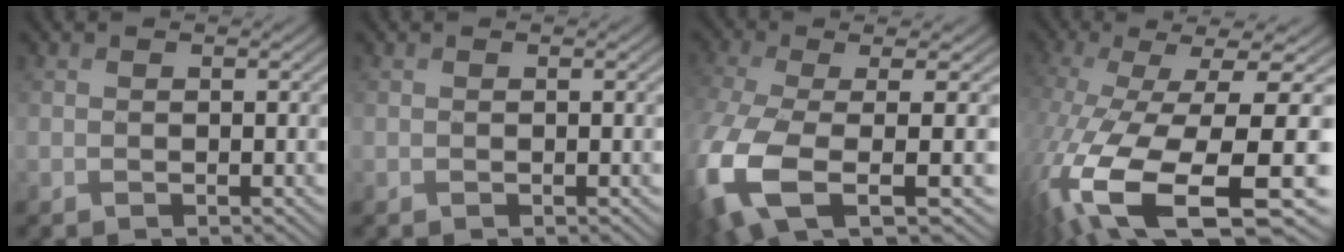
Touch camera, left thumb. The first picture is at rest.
{"total": 0.0}
{"total": 11.8, "force": [-3.6, 4.2, 10.4], "torque": [-0.255, -0.034, -0.058]}
{"total": 18.2, "force": [-6.7, 5.3, 16.0], "torque": [-0.369, -0.040, -0.086]}